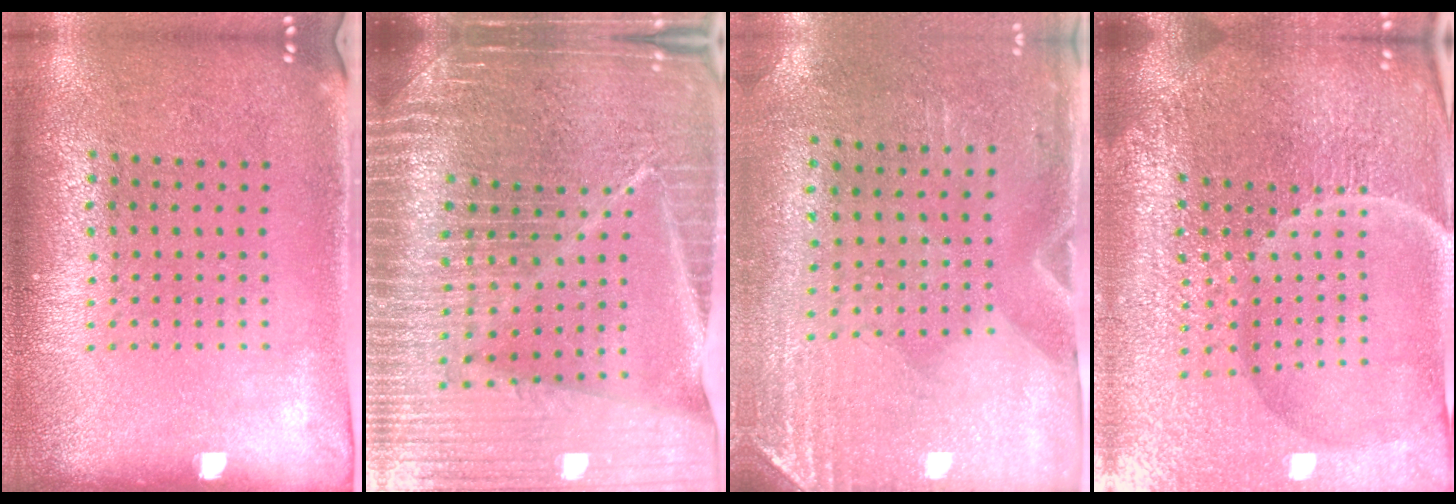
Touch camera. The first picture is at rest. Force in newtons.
{"total": 6.4, "press": 5.6, "slide": 3.2}
{"total": 2.9, "press": 2.5, "slide": 1.5}
{"total": 6.7, "press": 6.0, "slide": 3.1}